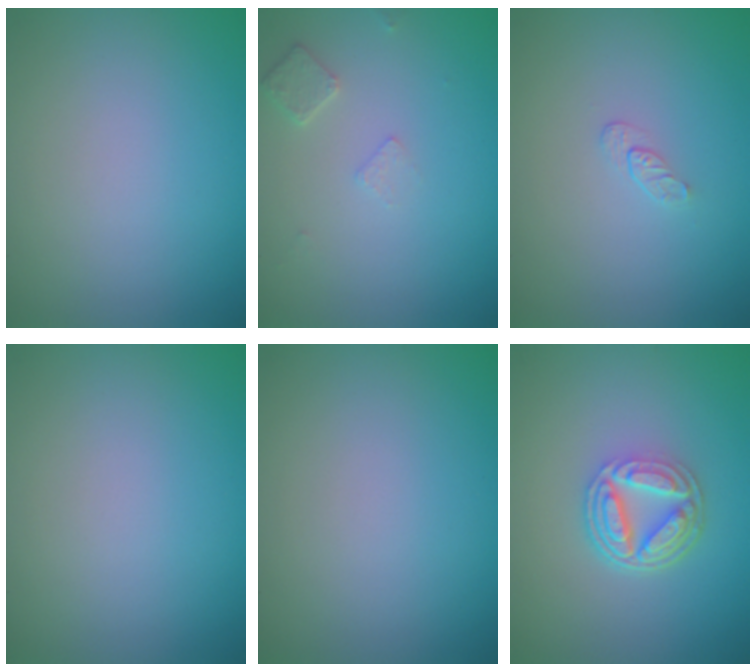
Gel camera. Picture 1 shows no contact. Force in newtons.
{"total": 1.5, "press": 1.4, "slide": 0.3}
{"total": 0.8, "press": 0.5, "slide": 0.7}
{"total": 0.0}
{"total": 0.0}
{"total": 5.3, "press": 3.9, "slide": 3.6}